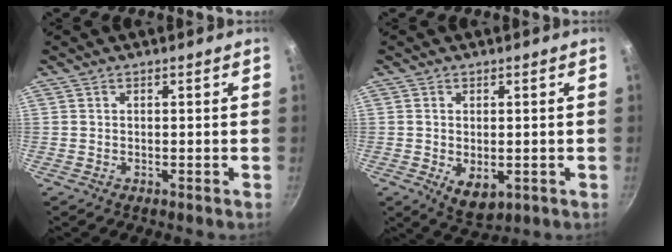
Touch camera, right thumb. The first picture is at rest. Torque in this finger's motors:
{"motor_torque": [-0.32, 0.39, -0.13, 0.13, 0.12]}